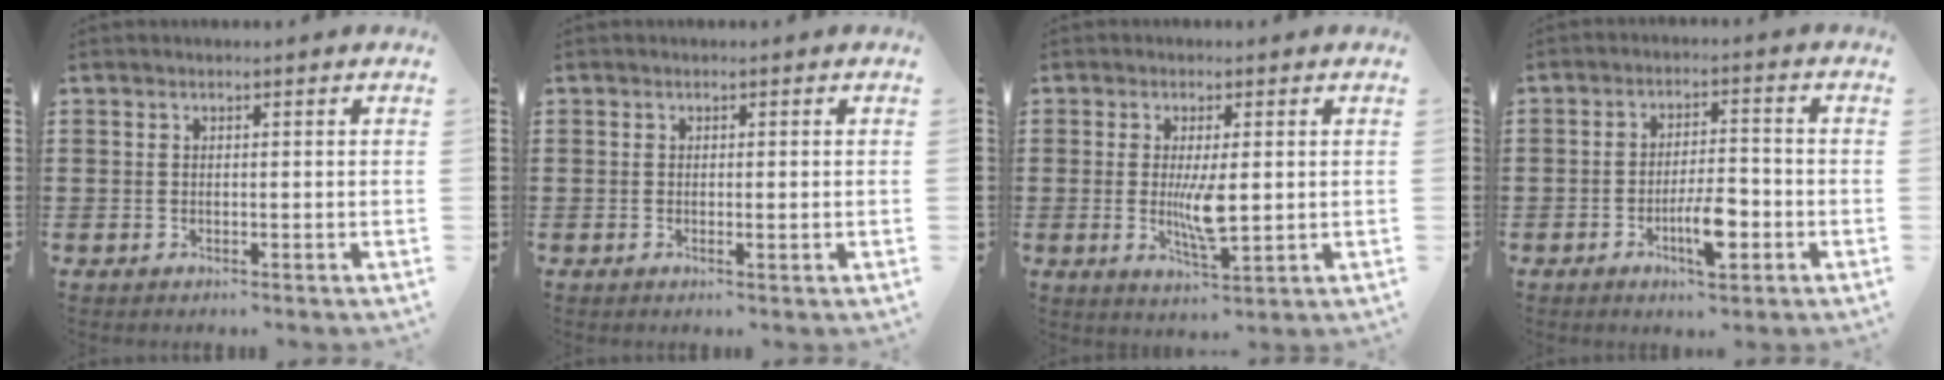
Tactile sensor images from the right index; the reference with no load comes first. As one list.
[{"total": 0.6, "force": [0.0, 0.0, 0.6], "torque": [-0.011, -0.004, -0.001]}, {"total": 5.8, "force": [-0.2, 1.6, 5.6], "torque": [-0.114, -0.006, -0.009]}, {"total": 6.7, "force": [-2.7, 2.3, 5.7], "torque": [-0.104, 0.001, -0.046]}]